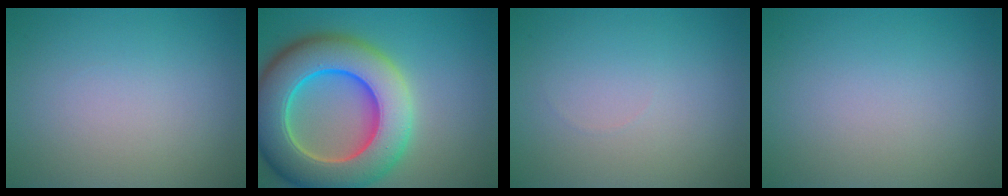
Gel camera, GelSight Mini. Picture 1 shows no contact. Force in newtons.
{"total": 12.8, "press": 12.8, "slide": 0.6}
{"total": 0.0}
{"total": 0.0}